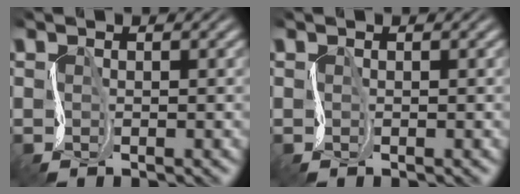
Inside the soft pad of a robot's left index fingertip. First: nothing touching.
{"total": 0.0}